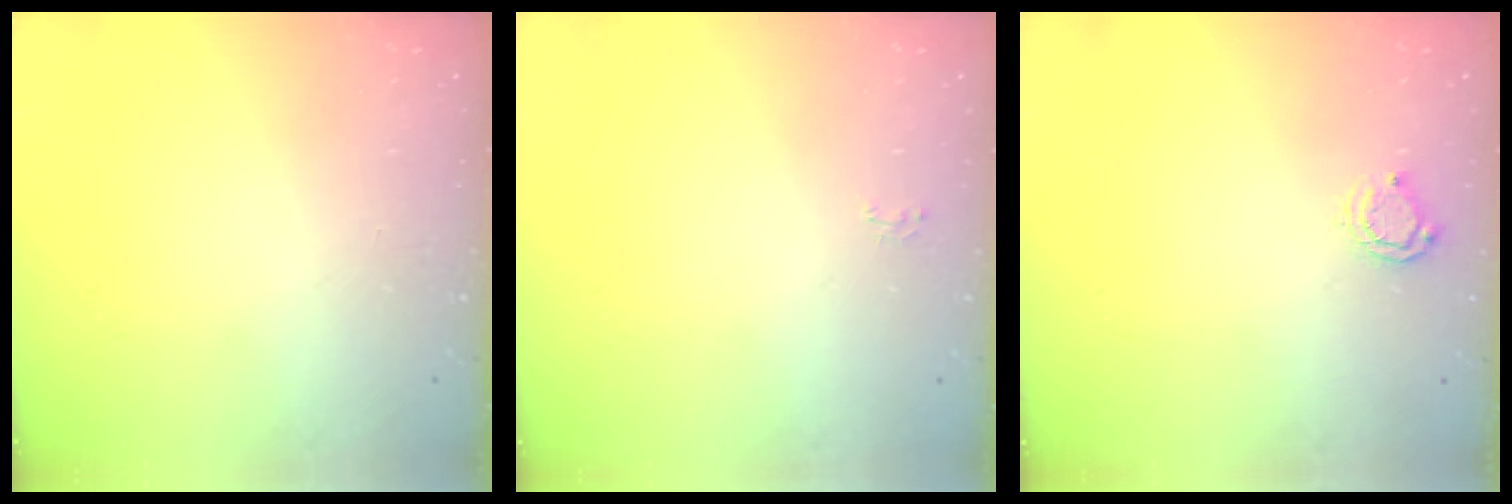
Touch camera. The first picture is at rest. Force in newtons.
{"total": 2.6, "press": 2.6, "slide": 0.2}
{"total": 5.7, "press": 5.7, "slide": 0.3}